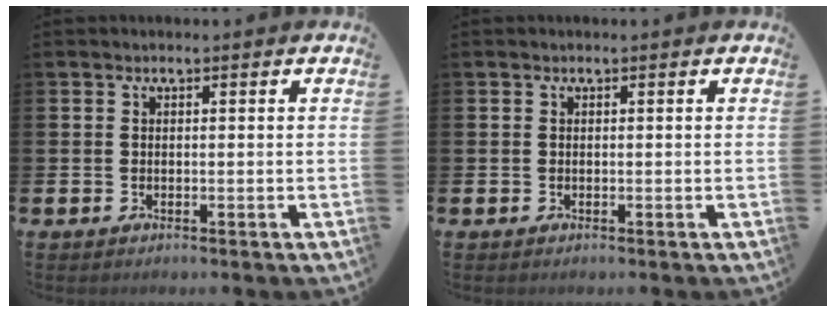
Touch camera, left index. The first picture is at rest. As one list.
[{"total": 0.0}]